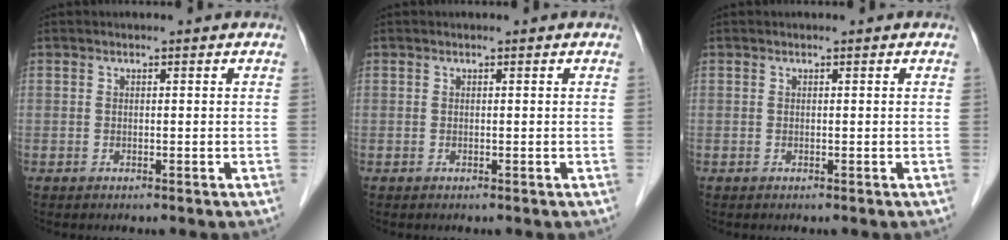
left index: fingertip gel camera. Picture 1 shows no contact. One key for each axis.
{"total": 0.0}
{"total": 0.0}